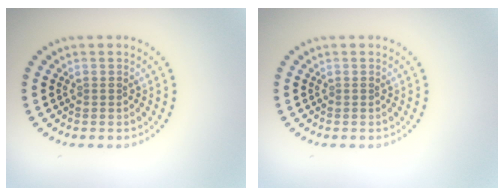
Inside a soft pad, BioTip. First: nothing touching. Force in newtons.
{"total": 0.0}